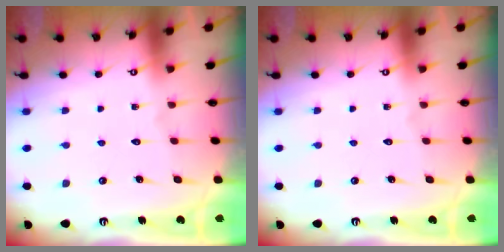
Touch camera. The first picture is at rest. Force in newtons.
{"total": 0.0}